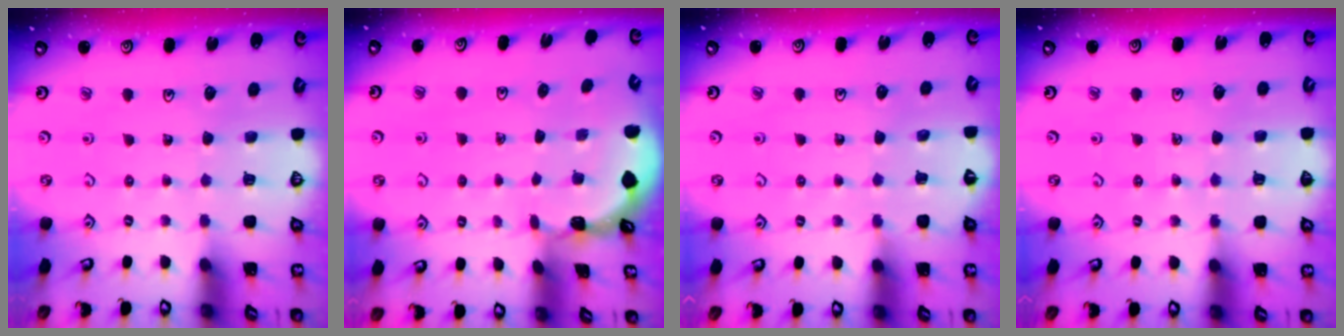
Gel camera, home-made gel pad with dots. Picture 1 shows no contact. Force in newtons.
{"total": 0.5, "press": 0.5, "slide": 0.2}
{"total": 3.9, "press": 3.8, "slide": 0.5}
{"total": 4.6, "press": 4.5, "slide": 0.9}